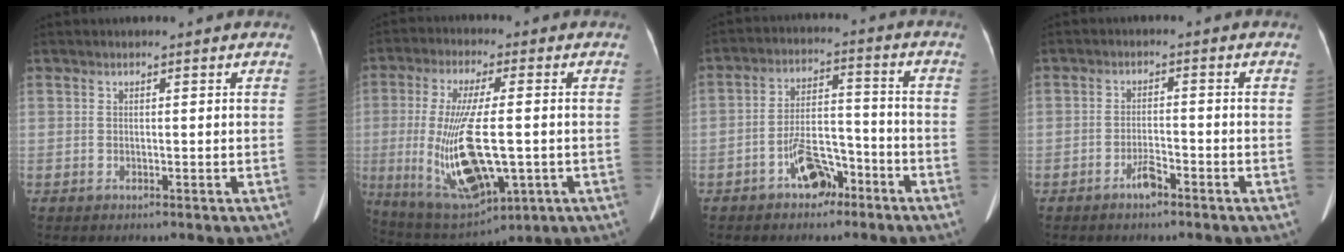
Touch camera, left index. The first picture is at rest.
{"total": 15.3, "force": [-2.4, 4.6, 14.4], "torque": [-0.285, -0.017, -0.023]}
{"total": 7.1, "force": [-4.5, 3.2, 4.4], "torque": [-0.086, 0.018, -0.073]}
{"total": 2.5, "force": [-1.9, 0.5, 1.5], "torque": [-0.030, 0.000, -0.035]}